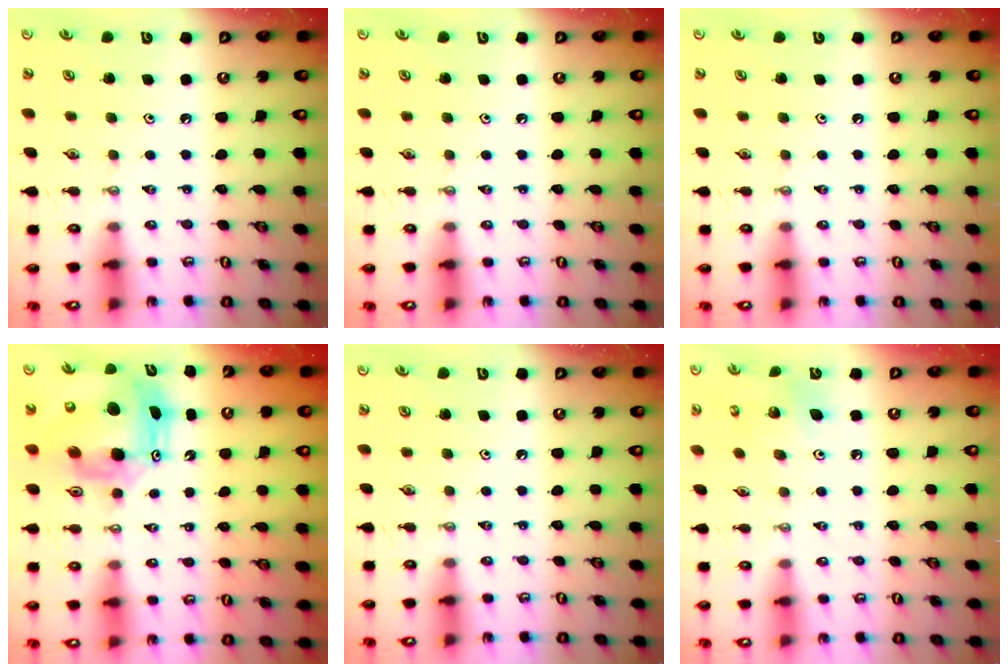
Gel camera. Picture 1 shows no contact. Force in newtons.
{"total": 0.0}
{"total": 0.0}
{"total": 12.6, "press": 12.6, "slide": 1.0}
{"total": 0.0}
{"total": 5.5, "press": 5.5, "slide": 0.3}